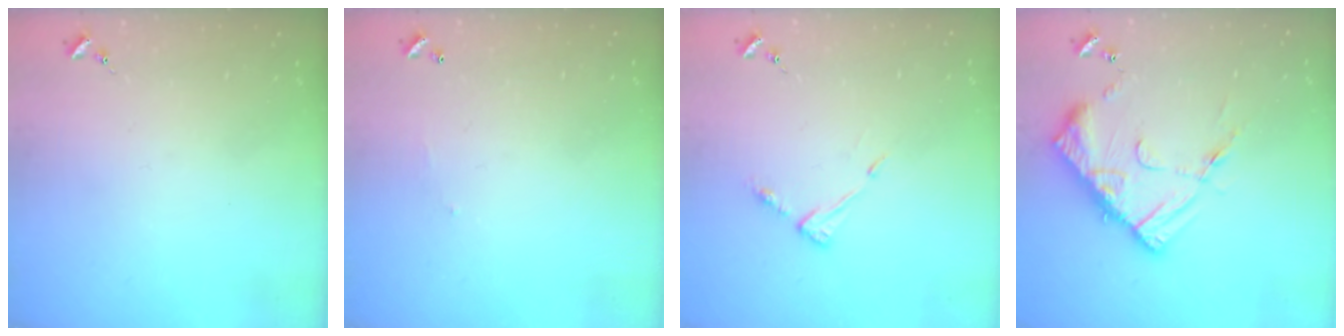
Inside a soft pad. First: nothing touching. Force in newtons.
{"total": 3.8, "press": 3.8, "slide": 0.1}
{"total": 5.6, "press": 5.6, "slide": 0.3}
{"total": 14.5, "press": 14.5, "slide": 1.3}